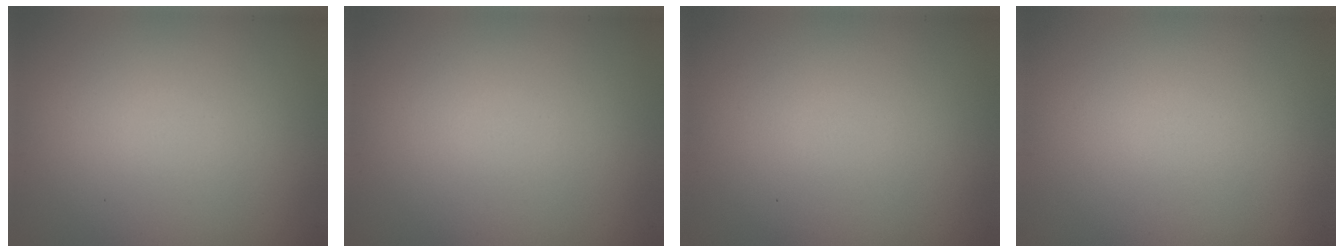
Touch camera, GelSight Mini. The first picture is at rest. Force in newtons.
{"total": 0.0}
{"total": 0.0}
{"total": 0.0}